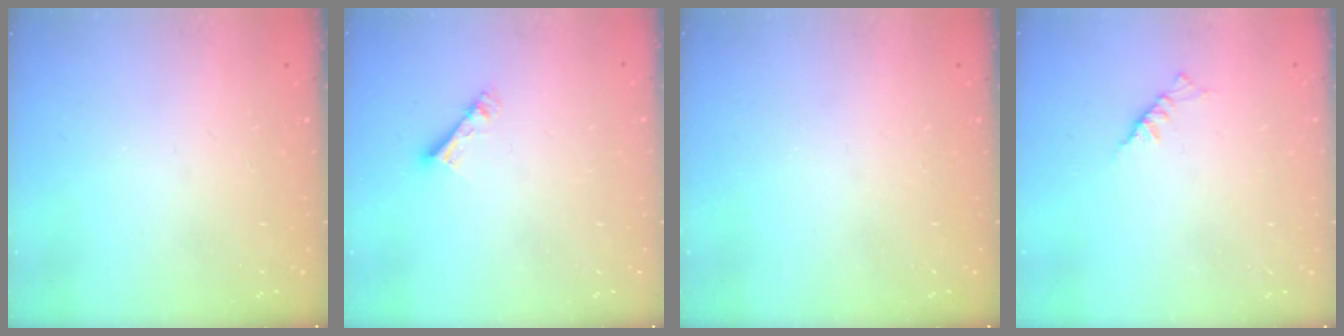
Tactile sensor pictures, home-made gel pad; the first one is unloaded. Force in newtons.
{"total": 4.6, "press": 4.6, "slide": 0.4}
{"total": 0.0}
{"total": 2.3, "press": 2.2, "slide": 0.5}